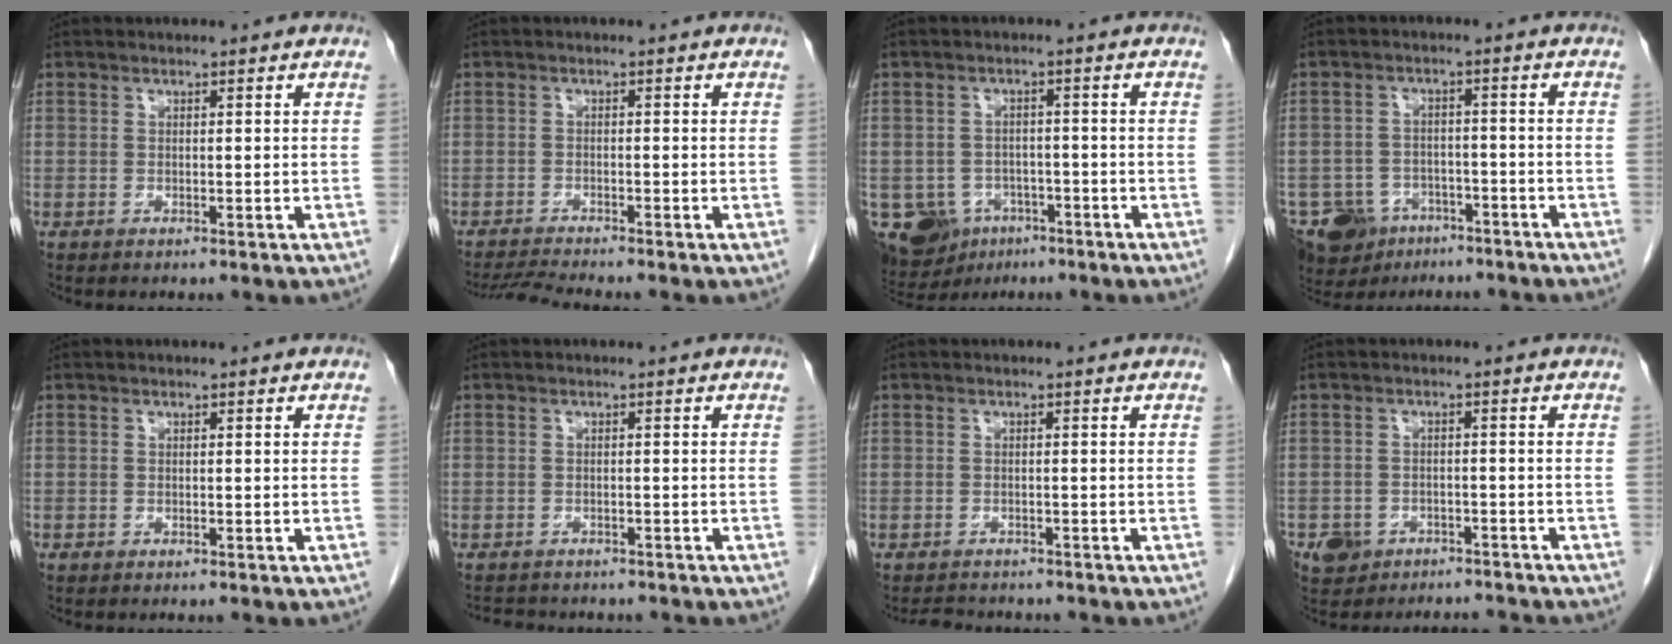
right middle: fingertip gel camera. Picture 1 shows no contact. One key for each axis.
{"total": 4.1, "fx": -3.8, "fy": -1.1, "fz": 1.0, "tx": -0.022, "ty": -0.020, "tz": -0.069}
{"total": 9.9, "fx": -5.3, "fy": 7.6, "fz": 3.4, "tx": -0.080, "ty": 0.003, "tz": -0.076}
{"total": 11.3, "fx": -8.2, "fy": 6.9, "fz": 3.5, "tx": -0.073, "ty": 0.003, "tz": -0.122}
{"total": 0.0}
{"total": 7.6, "fx": -6.7, "fy": 2.6, "fz": 2.6, "tx": -0.046, "ty": 0.002, "tz": -0.085}
{"total": 4.4, "fx": -4.1, "fy": 1.2, "fz": 1.0, "tx": -0.015, "ty": -0.008, "tz": -0.061}
{"total": 5.6, "fx": -4.6, "fy": 3.0, "fz": 0.7, "tx": -0.009, "ty": 0.014, "tz": -0.067}